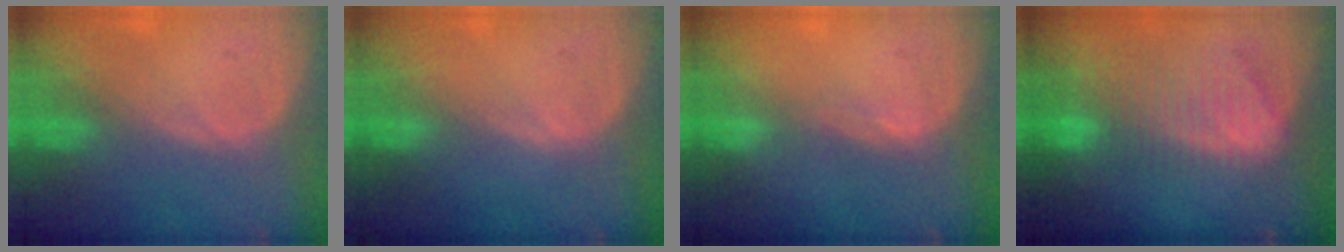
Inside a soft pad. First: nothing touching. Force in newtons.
{"total": 0.0}
{"total": 1.0, "press": 0.7, "slide": 0.7}
{"total": 9.3, "press": 8.1, "slide": 4.6}